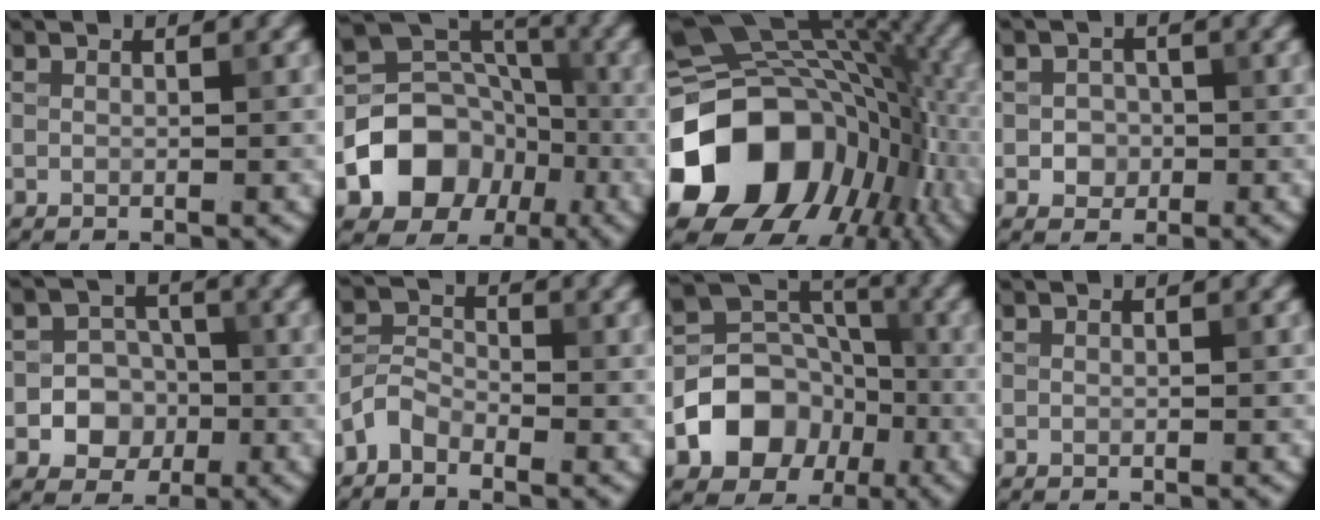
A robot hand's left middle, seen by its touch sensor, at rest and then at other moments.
{"total": 8.7, "force": [-3.0, 7.1, 4.0], "torque": [-0.054, -0.001, -0.059]}
{"total": 18.5, "force": [-6.1, 13.6, 11.0], "torque": [-0.222, -0.022, -0.094]}
{"total": 1.9, "force": [-0.4, 1.7, 0.7], "torque": [-0.002, -0.002, -0.009]}
{"total": 5.0, "force": [-1.3, 4.5, 1.8], "torque": [0.006, 0.007, -0.040]}
{"total": 2.6, "force": [-2.0, 1.3, 0.9], "torque": [-0.020, 0.009, -0.052]}
{"total": 7.8, "force": [-2.9, 6.3, 3.6], "torque": [-0.049, -0.002, -0.057]}
{"total": 0.0}